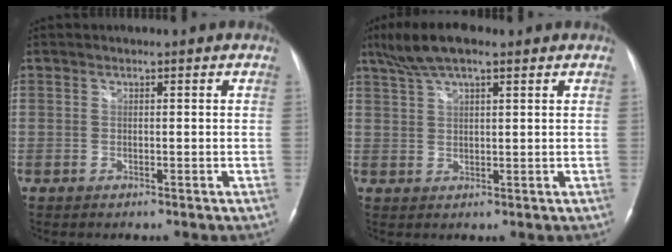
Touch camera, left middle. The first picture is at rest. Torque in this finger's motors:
{"motor_torque": [0.61, -0.57, 0.05, 0.06]}